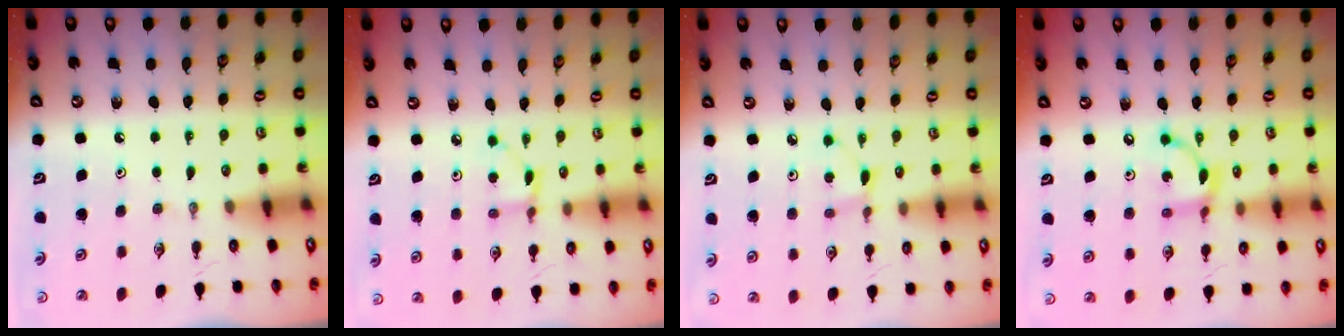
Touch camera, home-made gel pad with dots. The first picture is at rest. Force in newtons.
{"total": 3.2, "press": 3.1, "slide": 0.4}
{"total": 4.1, "press": 4.1, "slide": 0.7}
{"total": 8.8, "press": 8.8, "slide": 0.3}